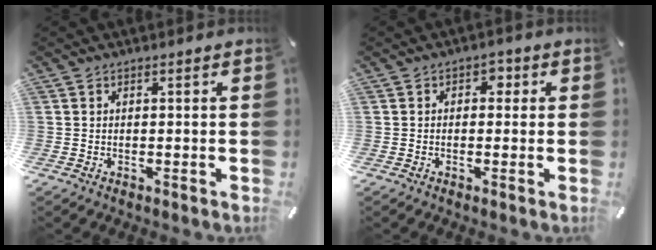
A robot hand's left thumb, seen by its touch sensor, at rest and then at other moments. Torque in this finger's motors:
{"motor_torque": [-0.02, -0.40, -0.08, 0.19, 0.00]}